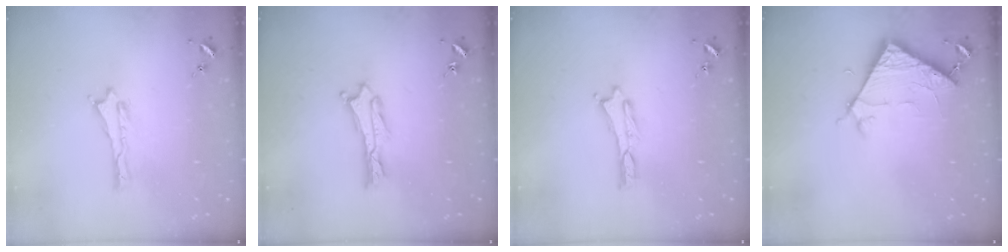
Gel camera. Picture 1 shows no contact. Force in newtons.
{"total": 0.7, "press": 0.6, "slide": 0.2}
{"total": 0.0}
{"total": 6.7, "press": 6.7, "slide": 0.3}